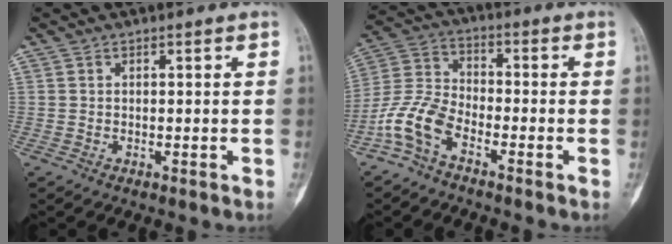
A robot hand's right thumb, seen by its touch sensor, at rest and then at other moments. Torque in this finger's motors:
{"motor_torque": [0.04, 0.03, 0.06, -0.07, 0.04]}